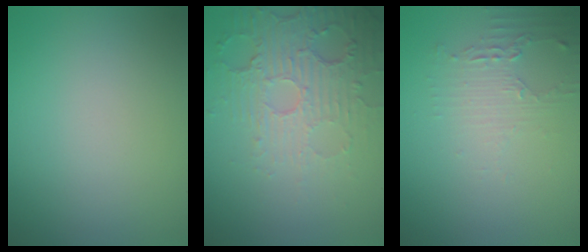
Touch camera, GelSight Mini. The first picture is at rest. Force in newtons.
{"total": 6.0, "press": 3.6, "slide": 4.8}
{"total": 1.7, "press": 1.7, "slide": 0.3}